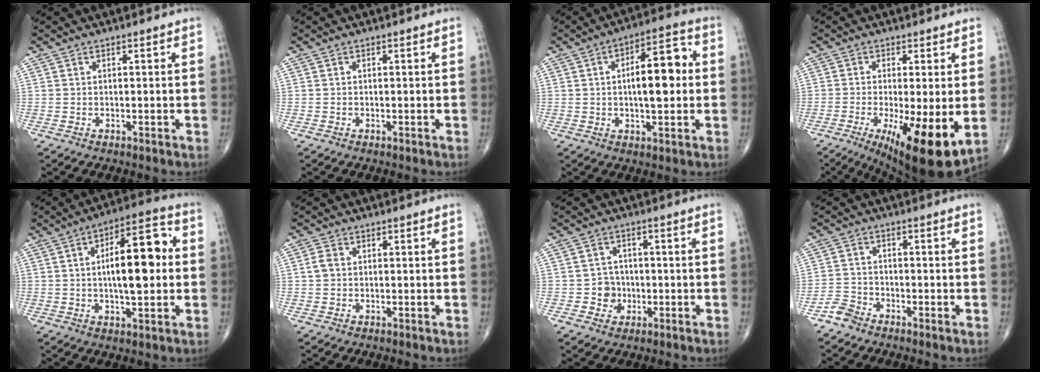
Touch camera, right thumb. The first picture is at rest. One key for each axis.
{"total": 0.0}
{"total": 12.2, "fx": 1.0, "fy": 4.8, "fz": 11.1, "tx": -0.156, "ty": 0.019, "tz": 0.010}
{"total": 15.1, "fx": -4.0, "fy": 3.9, "fz": 14.1, "tx": -0.202, "ty": -0.026, "tz": -0.049}
{"total": 15.3, "fx": 1.2, "fy": 5.9, "fz": 14.1, "tx": -0.206, "ty": 0.020, "tz": 0.013}
{"total": 2.1, "fx": 0.2, "fy": 1.7, "fz": 1.2, "tx": -0.024, "ty": 0.006, "tz": 0.002}
{"total": 4.3, "fx": -0.9, "fy": 4.1, "fz": 1.2, "tx": 0.009, "ty": 0.011, "tz": -0.018}
{"total": 3.0, "fx": -2.5, "fy": 1.6, "fz": 0.5, "tx": -0.005, "ty": 0.005, "tz": -0.059}